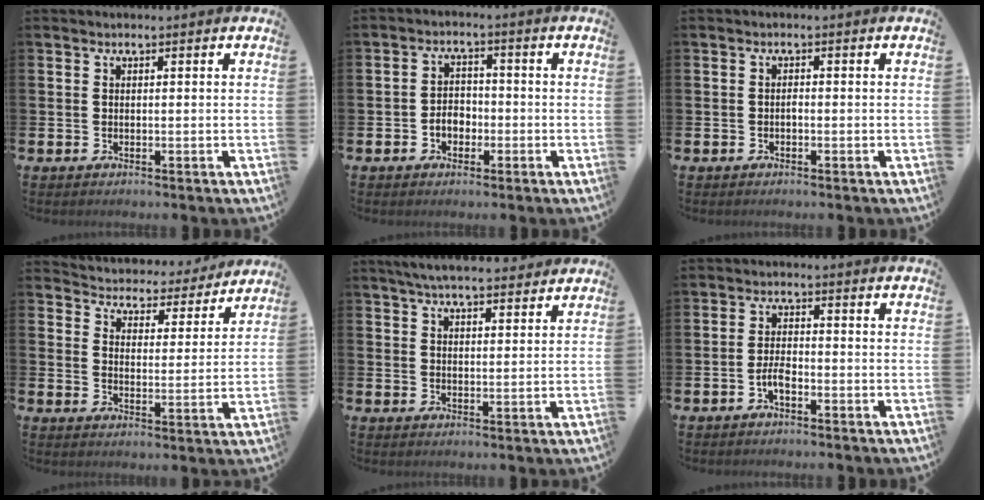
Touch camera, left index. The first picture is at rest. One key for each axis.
{"total": 3.1, "fx": -1.2, "fy": 2.3, "fz": 1.5, "tx": -0.027, "ty": 0.004, "tz": -0.028}
{"total": 0.6, "fx": -0.4, "fy": 0.3, "fz": 0.4, "tx": -0.003, "ty": -0.004, "tz": -0.008}
{"total": 4.1, "fx": 3.9, "fy": 1.2, "fz": -0.2, "tx": -0.019, "ty": -0.040, "tz": 0.061}
{"total": 4.9, "fx": 4.5, "fy": 0.7, "fz": 1.5, "tx": -0.039, "ty": -0.012, "tz": 0.083}
{"total": 2.6, "fx": -1.2, "fy": 0.9, "fz": 2.1, "tx": -0.033, "ty": 0.002, "tz": -0.025}